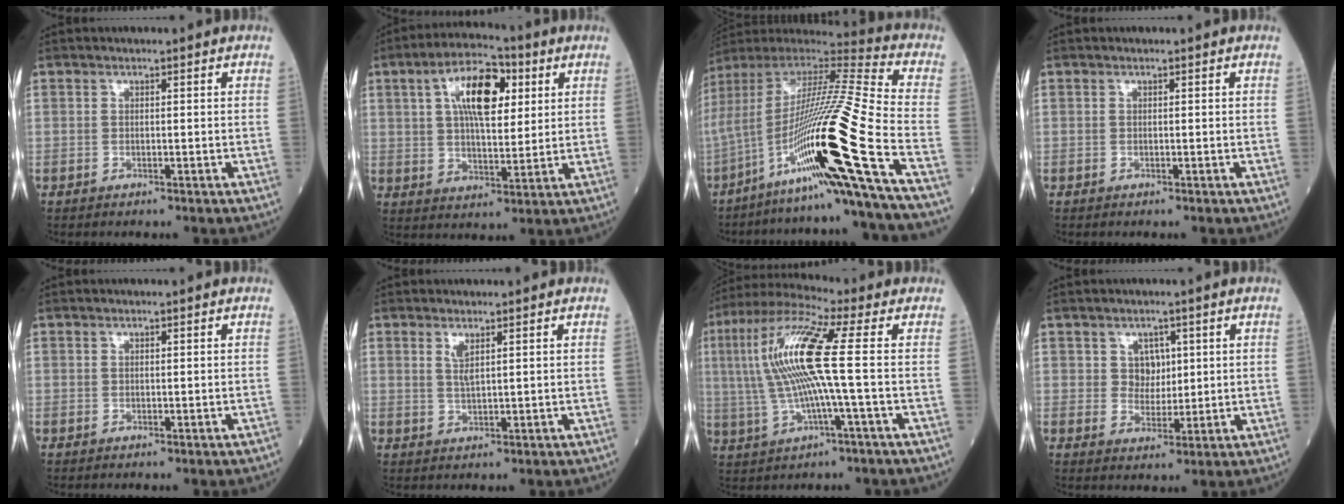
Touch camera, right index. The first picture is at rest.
{"total": 11.8, "force": [4.1, 4.7, 10.0], "torque": [-0.180, 0.023, 0.068]}
{"total": 25.5, "force": [-11.4, -1.7, 22.7], "torque": [-0.410, -0.029, -0.206]}
{"total": 0.0}
{"total": 0.0}
{"total": 2.2, "force": [1.2, 0.3, 1.8], "torque": [-0.041, -0.004, 0.026]}
{"total": 13.3, "force": [1.0, 0.2, 13.3], "torque": [-0.284, 0.019, 0.012]}
{"total": 3.5, "force": [1.3, 2.8, 1.6], "torque": [-0.020, 0.003, 0.023]}